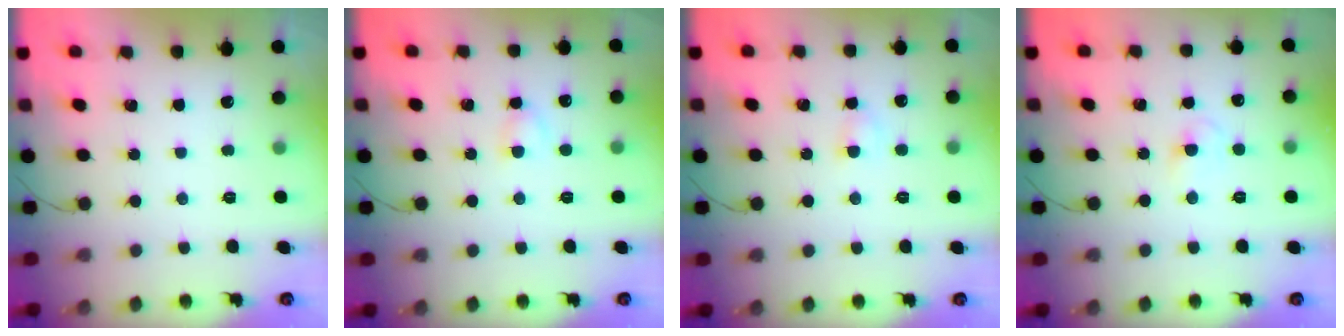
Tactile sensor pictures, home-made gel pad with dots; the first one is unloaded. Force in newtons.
{"total": 2.7, "press": 2.5, "slide": 1.0}
{"total": 2.4, "press": 2.3, "slide": 0.9}
{"total": 2.3, "press": 2.1, "slide": 1.0}